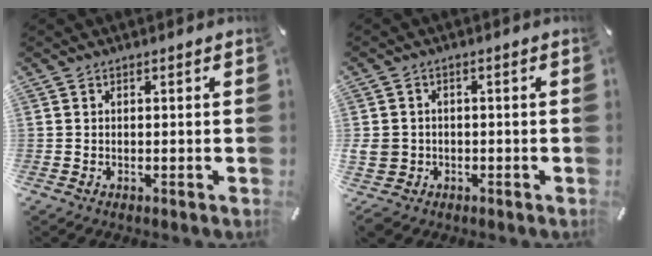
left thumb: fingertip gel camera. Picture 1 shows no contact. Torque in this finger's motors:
{"motor_torque": [1.94, 2.17, 0.44, 0.21, 0.45]}